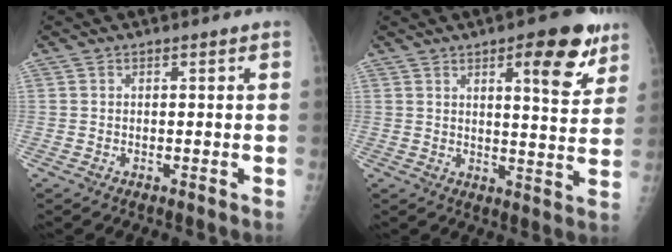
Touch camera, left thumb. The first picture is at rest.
{"total": 11.7, "force": [6.4, 3.4, 9.2], "torque": [-0.093, -0.032, 0.082]}